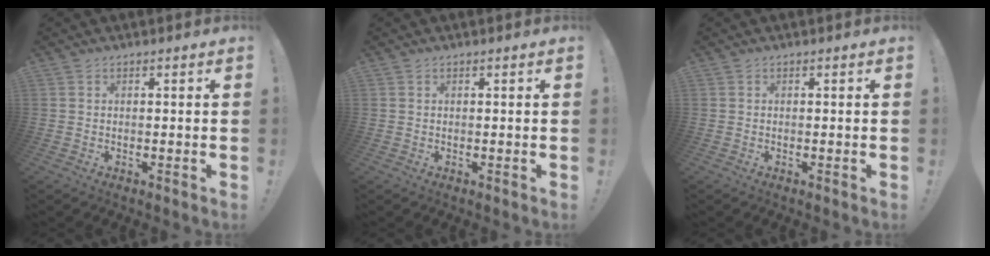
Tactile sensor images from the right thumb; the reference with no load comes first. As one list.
[{"total": 0.0}, {"total": 0.0}]